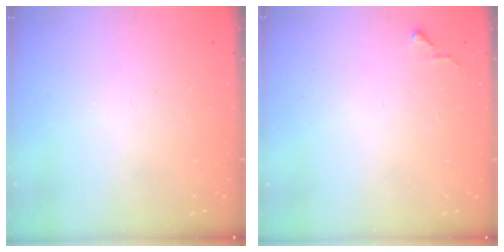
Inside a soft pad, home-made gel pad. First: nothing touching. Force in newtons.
{"total": 4.2, "press": 4.1, "slide": 0.7}